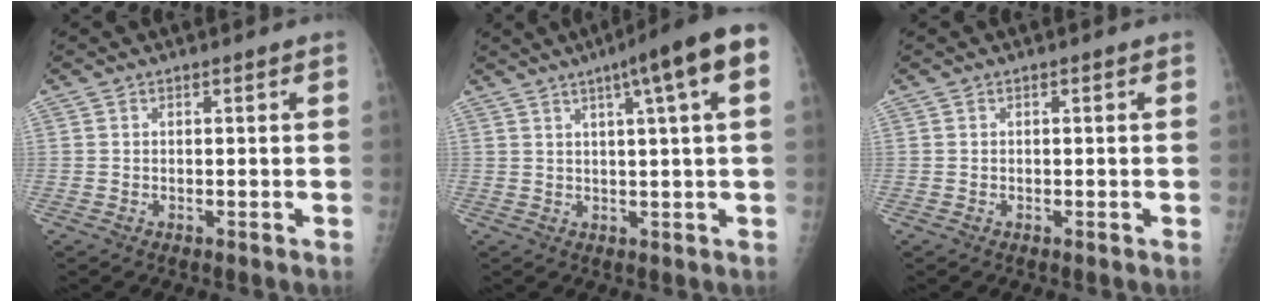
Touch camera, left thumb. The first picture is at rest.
{"total": 10.7, "force": [4.3, 0.4, 9.9], "torque": [-0.142, 0.014, 0.052]}
{"total": 0.0}